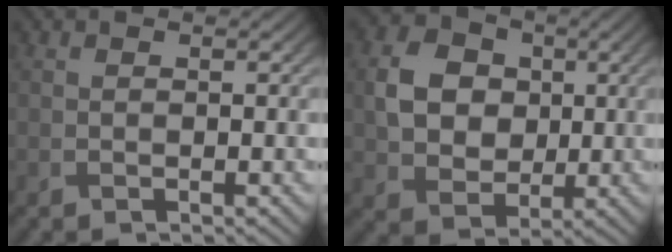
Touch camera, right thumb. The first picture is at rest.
{"total": 7.5, "force": [0.9, 6.3, 4.0], "torque": [-0.089, 0.007, 0.007]}